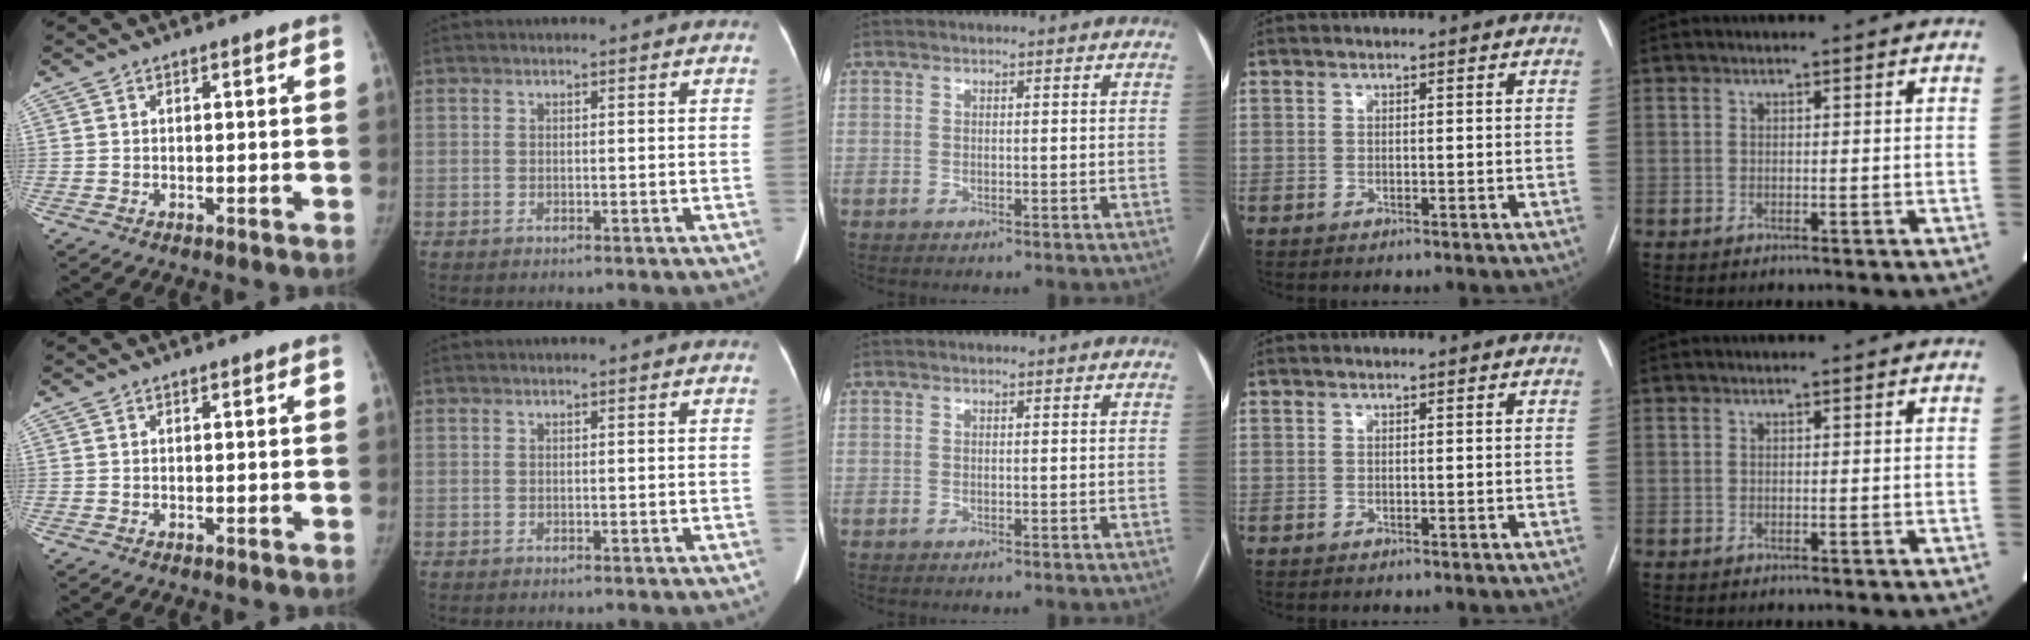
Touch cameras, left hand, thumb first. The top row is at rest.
{}